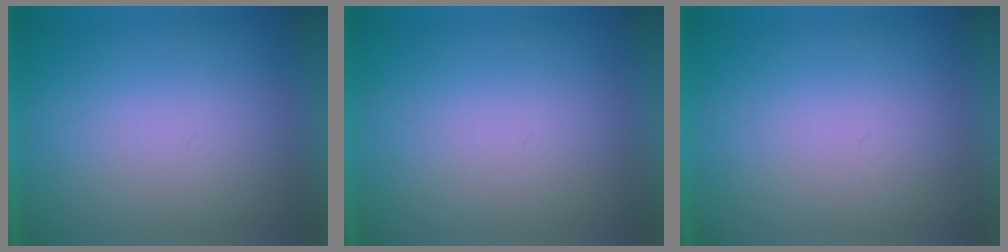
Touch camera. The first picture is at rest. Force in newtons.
{"total": 0.0}
{"total": 1.0}